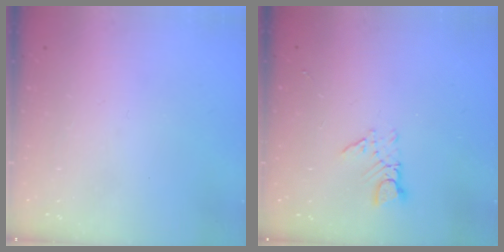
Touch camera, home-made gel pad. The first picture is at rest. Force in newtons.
{"total": 4.1, "press": 4.1, "slide": 0.5}